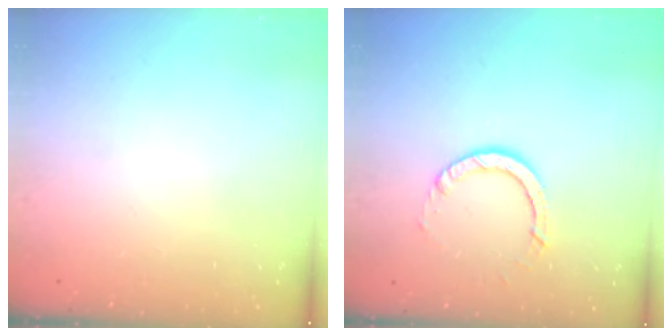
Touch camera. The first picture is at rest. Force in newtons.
{"total": 5.6, "press": 5.6, "slide": 0.4}